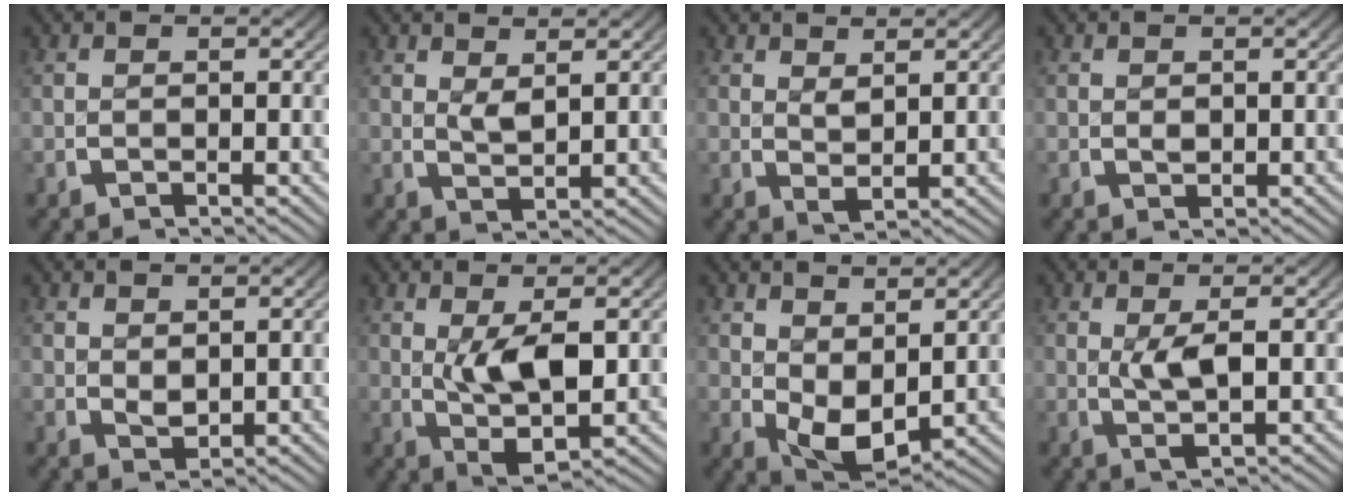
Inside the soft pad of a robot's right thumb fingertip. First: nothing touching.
{"total": 2.2, "force": [1.6, 0.8, 1.2], "torque": [-0.019, -0.008, 0.034]}
{"total": 1.9, "force": [1.5, 0.8, 0.9], "torque": [-0.011, -0.008, 0.035]}
{"total": 0.6, "force": [0.1, 0.5, 0.3], "torque": [-0.006, -0.005, 0.006]}
{"total": 1.5, "force": [0.7, 1.0, 0.8], "torque": [-0.011, -0.010, 0.021]}
{"total": 6.0, "force": [0.4, 3.1, 5.1], "torque": [-0.096, -0.022, 0.016]}
{"total": 5.6, "force": [0.0, 4.0, 4.0], "torque": [-0.079, -0.032, 0.016]}
{"total": 3.0, "force": [0.6, 1.0, 2.8], "torque": [-0.054, -0.008, 0.014]}